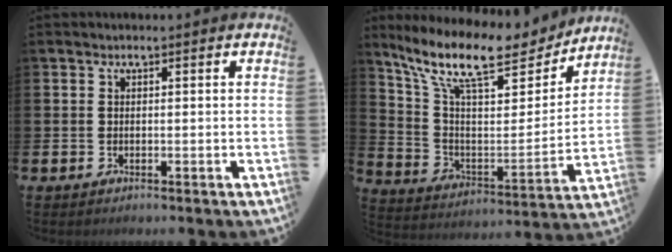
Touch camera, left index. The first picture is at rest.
{"total": 13.7, "force": [11.2, 3.6, 7.0], "torque": [-0.161, -0.071, 0.191]}